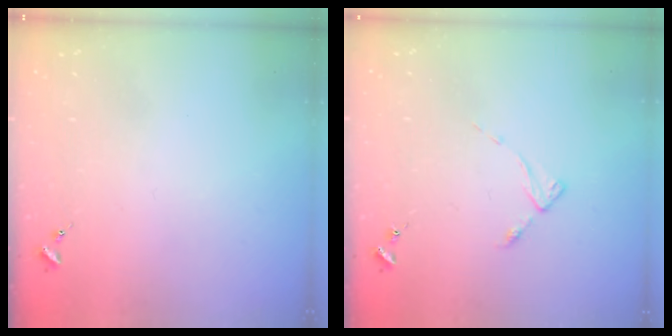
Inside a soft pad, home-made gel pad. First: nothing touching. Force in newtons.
{"total": 3.1, "press": 3.1, "slide": 0.4}